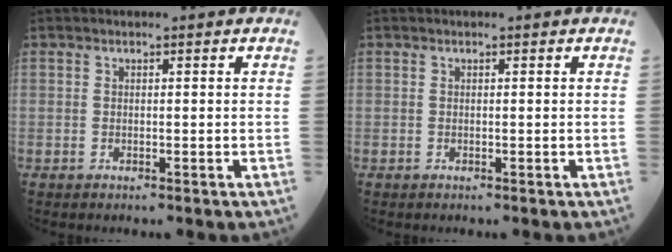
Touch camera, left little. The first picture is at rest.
{"total": 0.0}